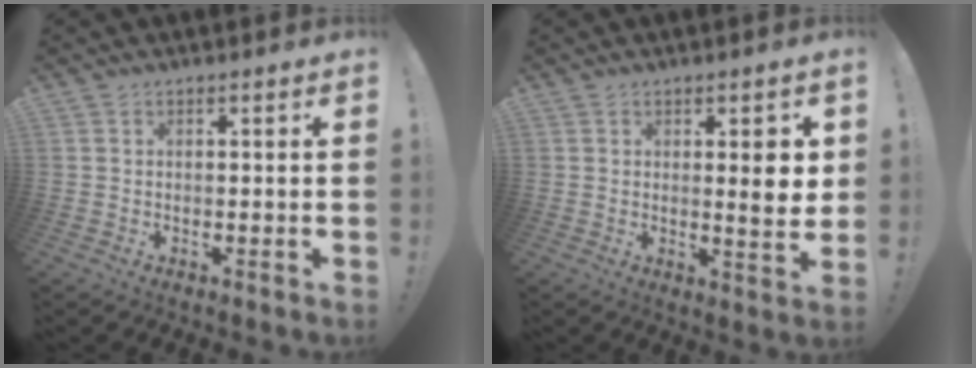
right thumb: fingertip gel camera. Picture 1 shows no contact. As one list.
[{"total": 6.0, "force": [1.3, 1.6, 5.6], "torque": [-0.072, -0.010, 0.014]}]